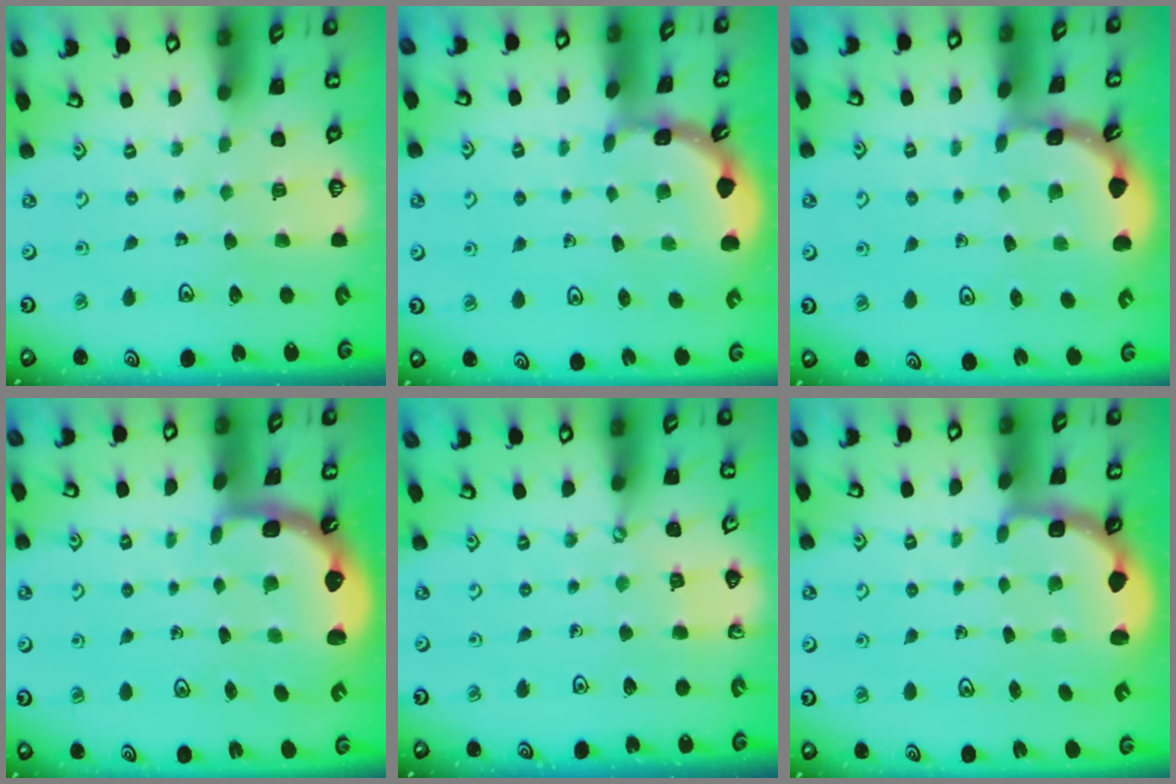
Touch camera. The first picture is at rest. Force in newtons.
{"total": 1.7, "press": 1.7, "slide": 0.1}
{"total": 1.7, "press": 1.6, "slide": 0.1}
{"total": 2.6, "press": 1.7, "slide": 1.9}
{"total": 4.8, "press": 4.8, "slide": 0.5}
{"total": 3.0, "press": 2.0, "slide": 2.2}